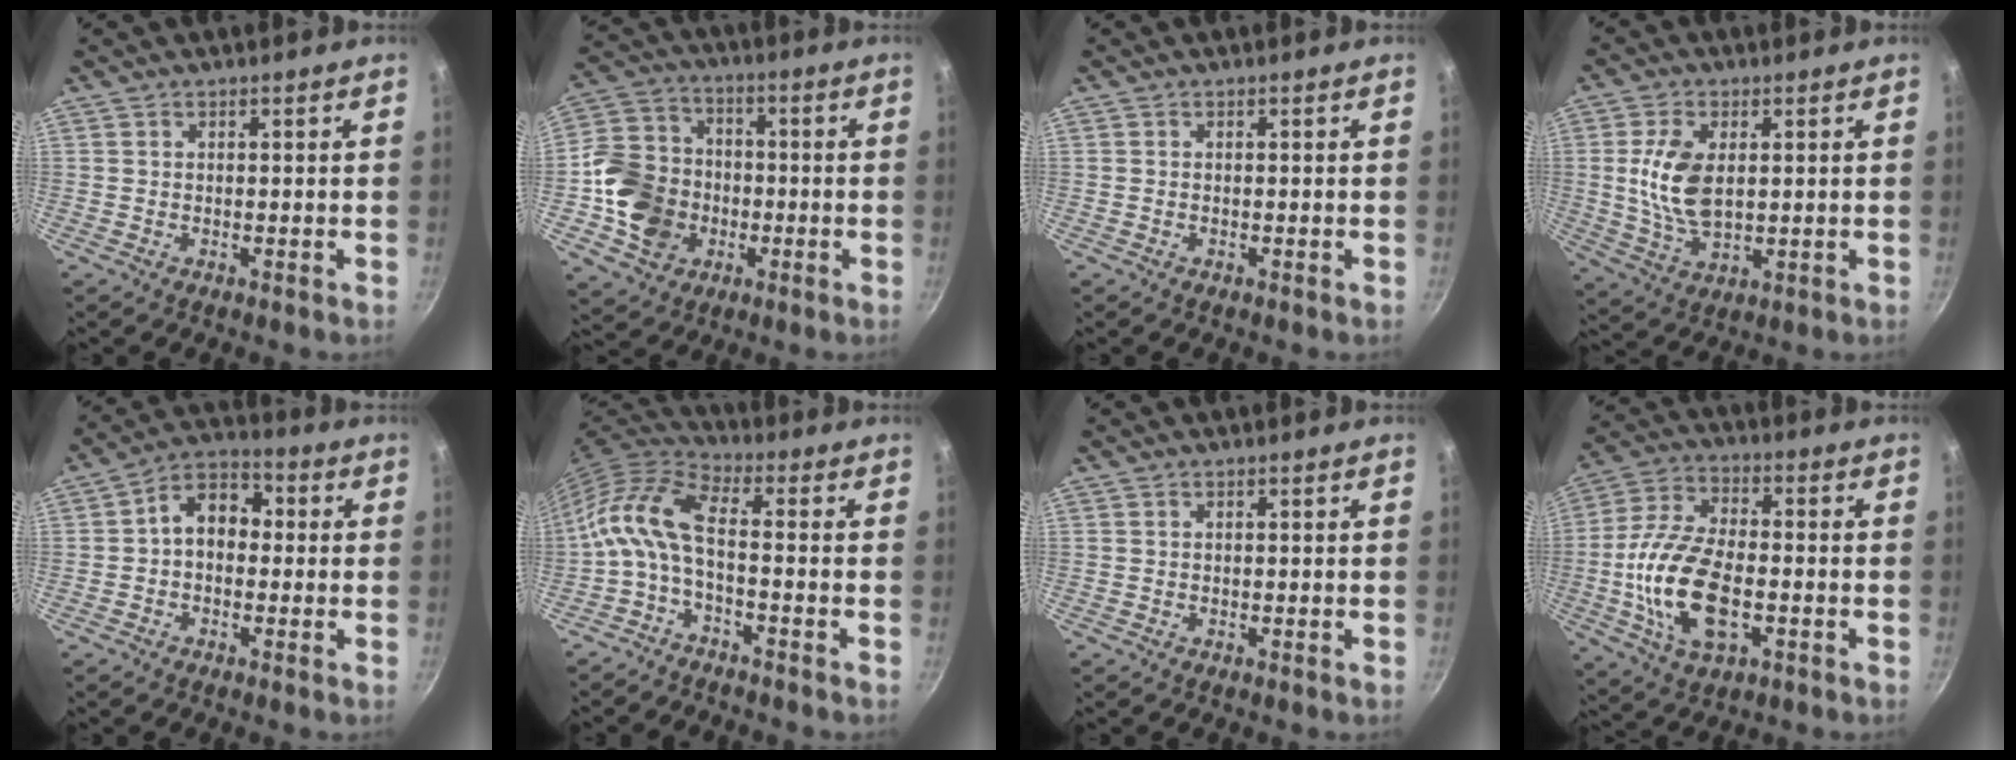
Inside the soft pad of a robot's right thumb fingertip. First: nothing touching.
{"total": 14.9, "force": [-3.3, 12.4, 7.6], "torque": [-0.122, 0.023, -0.063]}
{"total": 0.0}
{"total": 10.4, "force": [1.3, 5.8, 8.5], "torque": [-0.169, -0.011, 0.032]}
{"total": 8.6, "force": [0.1, 6.1, 6.1], "torque": [-0.072, 0.031, -0.013]}
{"total": 9.8, "force": [-2.5, 3.2, 8.9], "torque": [-0.194, 0.056, -0.063]}
{"total": 0.0}
{"total": 17.2, "force": [-3.4, 8.9, 14.3], "torque": [-0.284, 0.016, -0.060]}